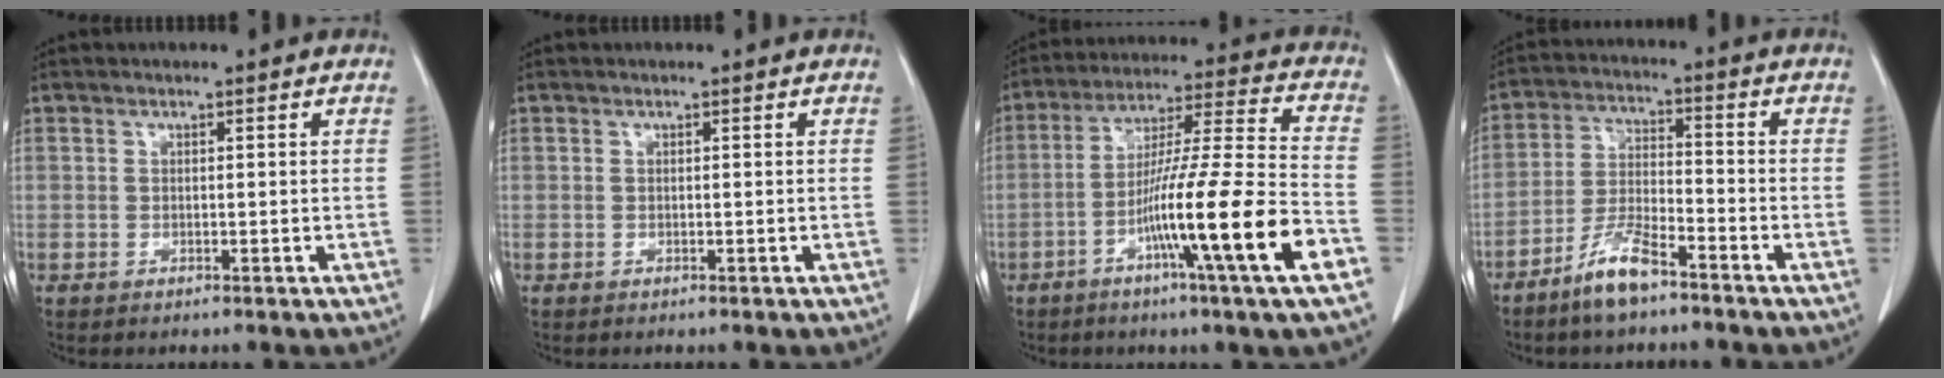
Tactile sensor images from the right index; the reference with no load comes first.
{"total": 0.0}
{"total": 17.8, "force": [-7.0, -1.4, 16.3], "torque": [-0.284, -0.012, -0.119]}
{"total": 7.6, "force": [-5.6, 1.4, 5.0], "torque": [-0.106, -0.009, -0.112]}